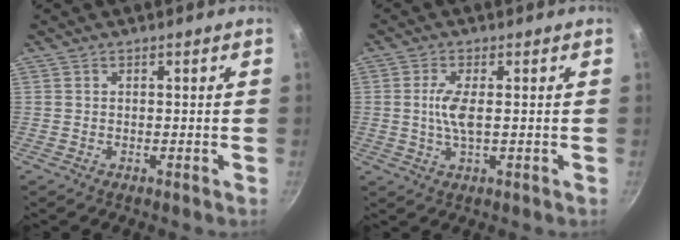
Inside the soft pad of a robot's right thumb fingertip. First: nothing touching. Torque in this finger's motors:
{"motor_torque": [1.10, 0.47, 0.59, 0.07, 0.05]}